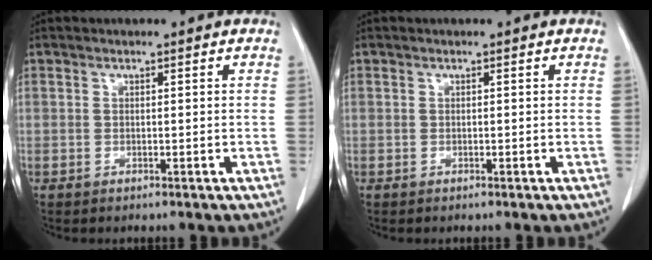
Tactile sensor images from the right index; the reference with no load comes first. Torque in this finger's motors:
{"motor_torque": [-0.03, 0.03, 0.00, 0.00]}